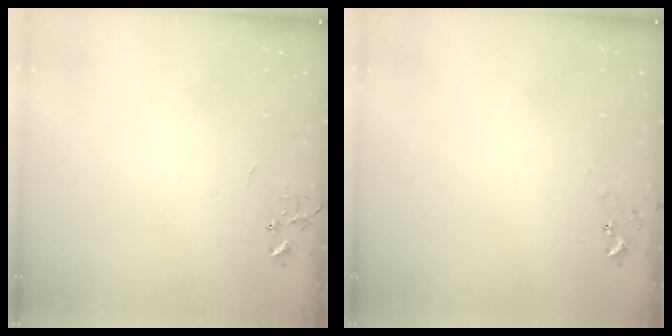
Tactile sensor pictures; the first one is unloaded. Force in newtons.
{"total": 5.0, "press": 5.0, "slide": 0.5}